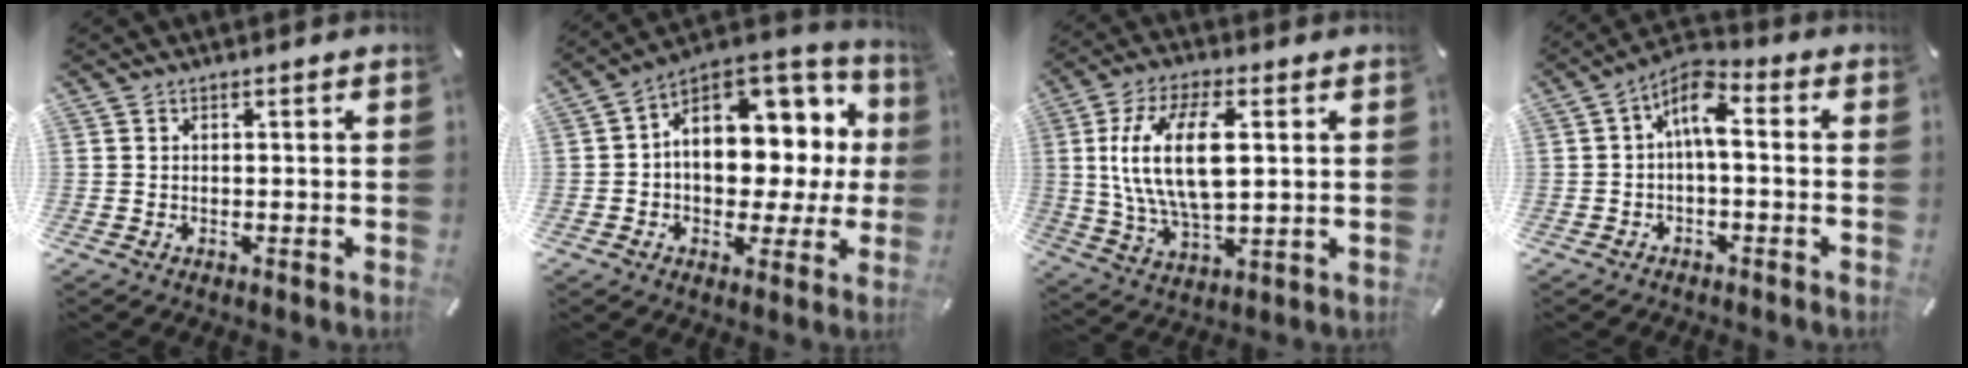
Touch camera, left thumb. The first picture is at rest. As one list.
[{"total": 12.0, "force": [2.4, 9.2, 7.4], "torque": [-0.086, -0.039, 0.047]}, {"total": 15.6, "force": [3.0, 7.4, 13.5], "torque": [-0.289, -0.005, 0.047]}, {"total": 7.1, "force": [0.8, 3.5, 6.1], "torque": [-0.115, 0.002, 0.012]}]